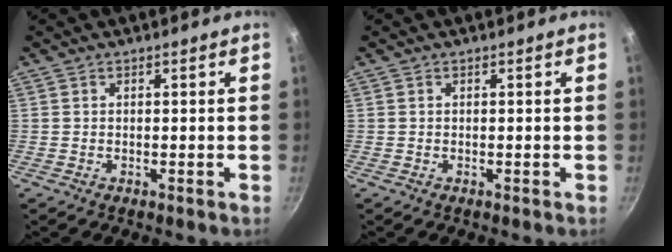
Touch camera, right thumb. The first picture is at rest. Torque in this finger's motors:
{"motor_torque": [-0.13, -0.13, 0.09, -0.04, 0.00]}